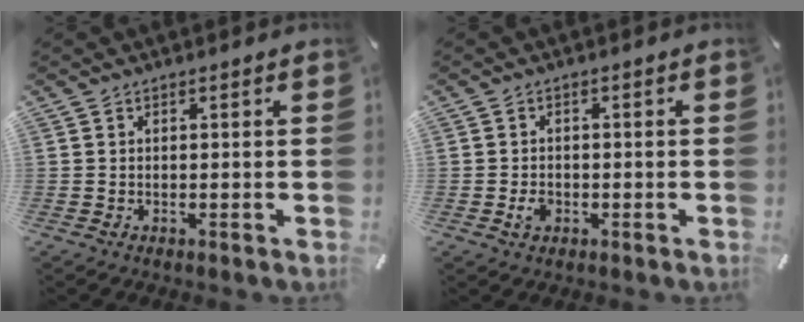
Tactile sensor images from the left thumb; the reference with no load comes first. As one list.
[{"total": 2.4, "force": [-0.6, 1.9, 1.3], "torque": [-0.032, 0.001, -0.013]}]